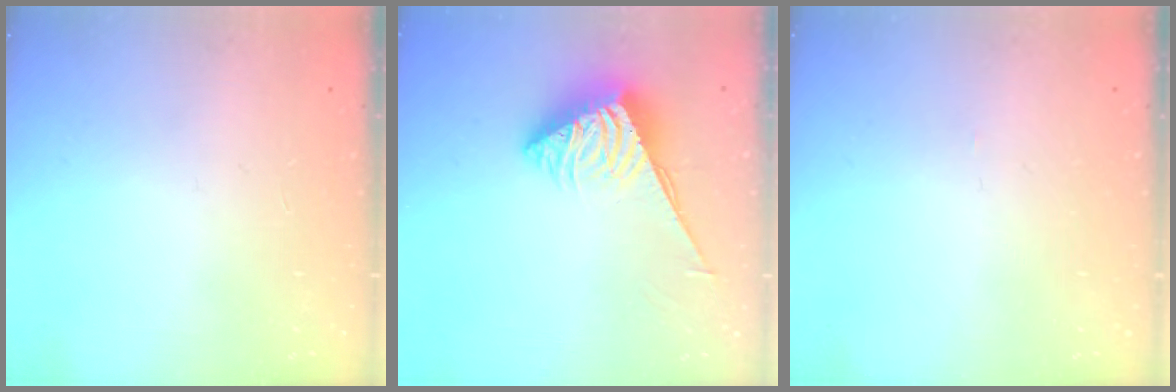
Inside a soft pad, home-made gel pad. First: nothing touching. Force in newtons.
{"total": 3.9, "press": 3.9, "slide": 0.5}
{"total": 0.0}